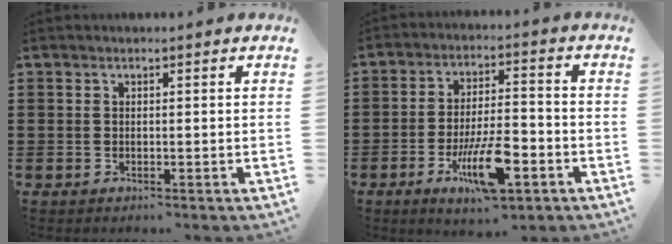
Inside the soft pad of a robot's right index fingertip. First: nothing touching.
{"total": 10.8, "force": [-4.6, 3.5, 9.1], "torque": [-0.175, 0.004, -0.079]}